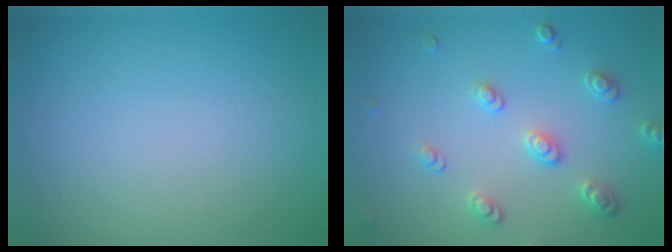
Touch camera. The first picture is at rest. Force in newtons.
{"total": 2.6, "press": 2.6, "slide": 0.2}